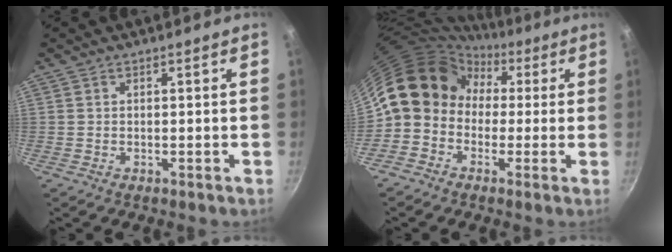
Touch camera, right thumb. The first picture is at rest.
{"total": 12.6, "force": [0.3, 10.9, 6.3], "torque": [-0.070, 0.039, -0.020]}